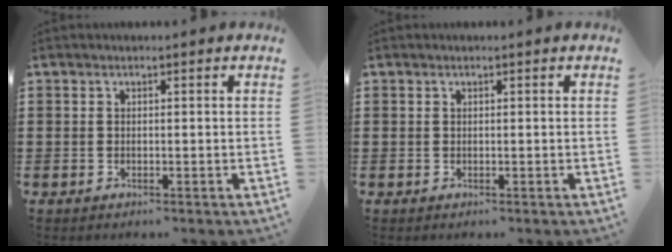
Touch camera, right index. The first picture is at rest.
{"total": 0.0}